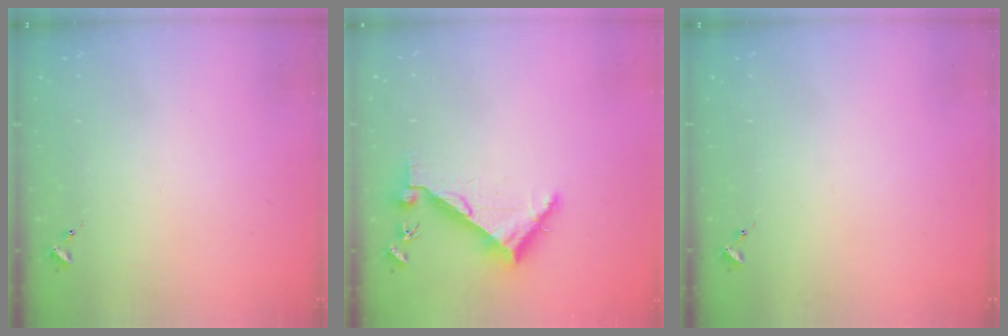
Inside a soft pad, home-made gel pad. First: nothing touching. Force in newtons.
{"total": 6.2, "press": 6.2, "slide": 0.7}
{"total": 0.0}